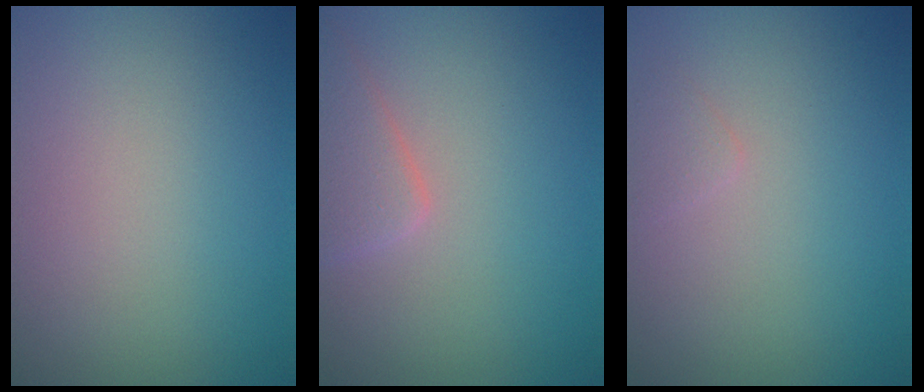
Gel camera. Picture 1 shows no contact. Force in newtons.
{"total": 2.7, "press": 2.7, "slide": 0.1}
{"total": 0.7, "press": 0.7, "slide": 0.0}